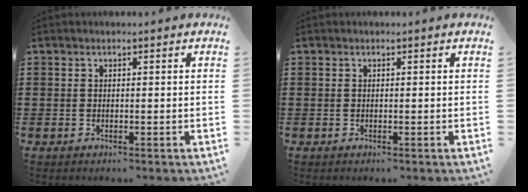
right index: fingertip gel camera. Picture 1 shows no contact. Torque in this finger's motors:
{"motor_torque": [0.06, 0.62, 0.00, 0.01]}